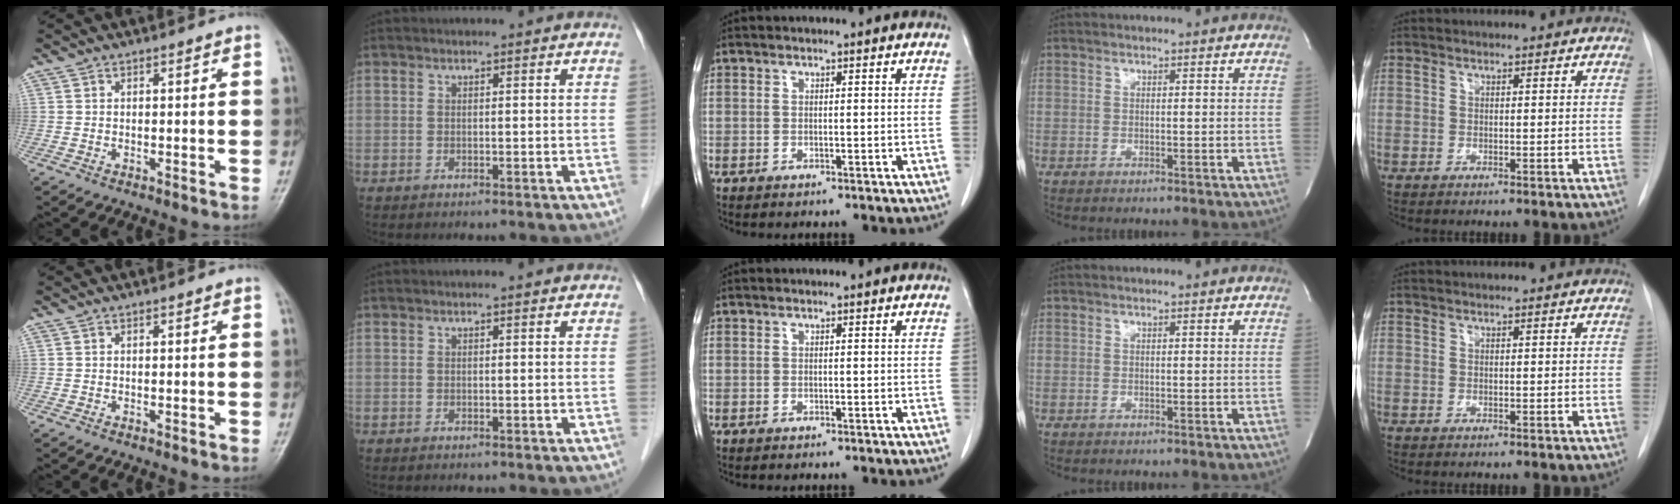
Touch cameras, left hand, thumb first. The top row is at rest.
{}